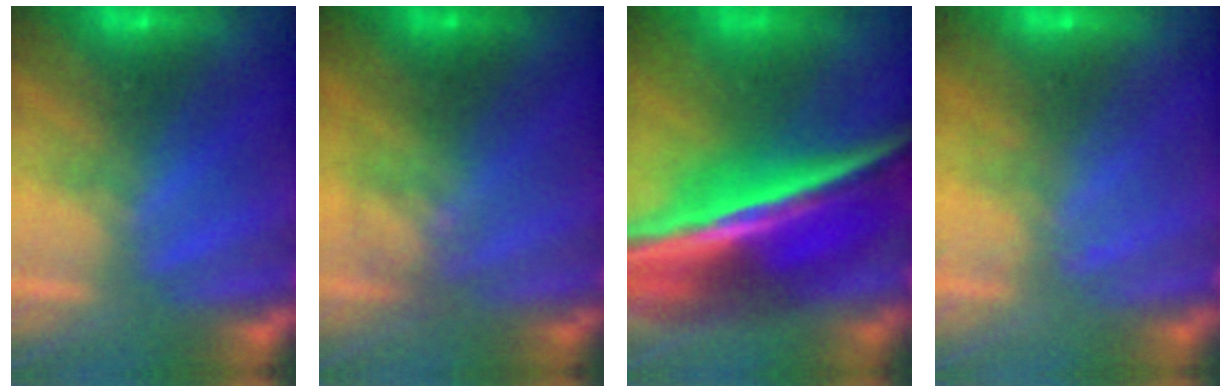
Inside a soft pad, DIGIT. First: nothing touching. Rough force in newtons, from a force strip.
{"total": 2.4}
{"total": 7.5}
{"total": 1.8}